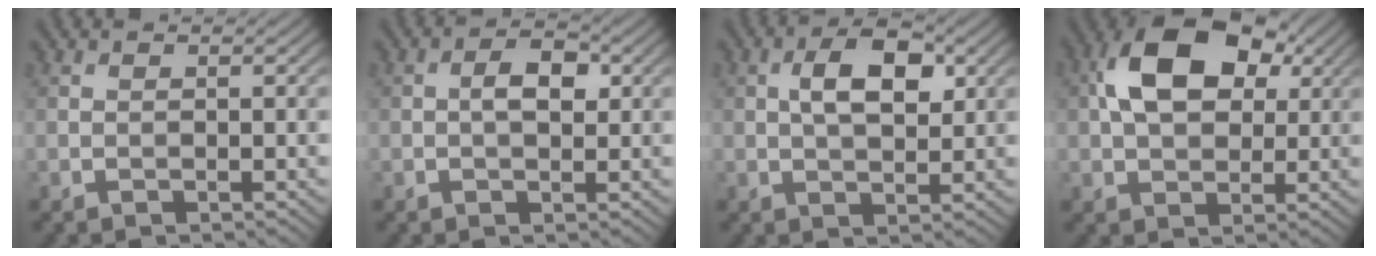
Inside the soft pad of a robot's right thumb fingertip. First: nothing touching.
{"total": 3.5, "force": [0.4, 1.8, 3.0], "torque": [-0.052, 0.006, 0.002]}
{"total": 6.2, "force": [1.6, 3.1, 5.1], "torque": [-0.091, 0.006, 0.025]}
{"total": 12.3, "force": [3.4, 7.8, 8.9], "torque": [-0.180, 0.023, 0.050]}